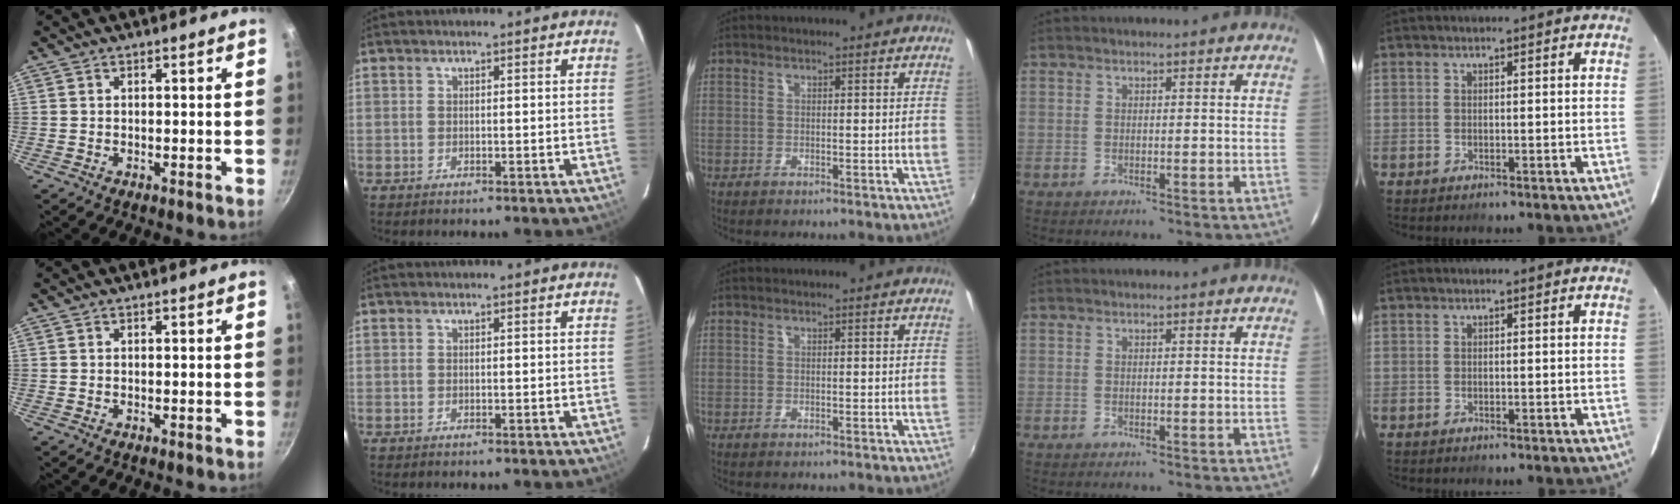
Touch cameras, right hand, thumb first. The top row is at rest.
{}